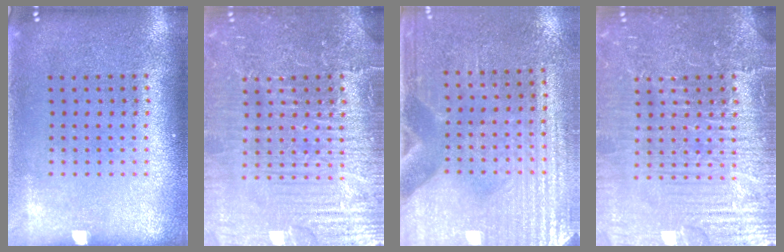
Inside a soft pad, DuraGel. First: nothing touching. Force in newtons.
{"total": 7.7, "press": 7.7, "slide": 0.9}
{"total": 3.1, "press": 2.8, "slide": 1.4}
{"total": 7.7, "press": 7.7, "slide": 0.9}